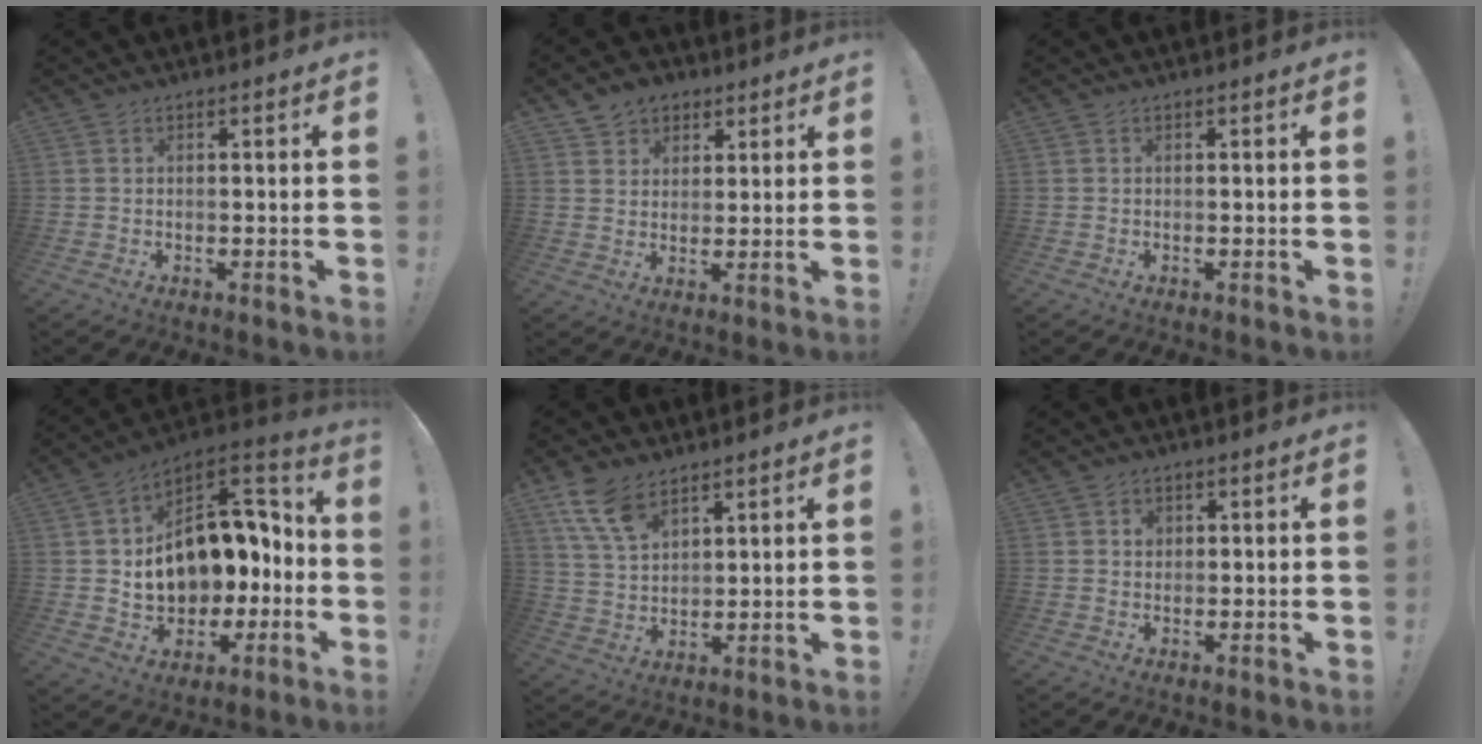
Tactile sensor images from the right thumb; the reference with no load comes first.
{"total": 6.2, "force": [3.3, 5.2, 1.0], "torque": [-0.012, -0.017, 0.064]}
{"total": 0.0}
{"total": 17.4, "force": [1.7, 12.8, 11.6], "torque": [-0.145, -0.013, 0.057]}
{"total": 11.0, "force": [7.1, 6.2, 5.7], "torque": [-0.109, -0.028, 0.139]}
{"total": 1.7, "force": [0.5, 1.5, 0.6], "torque": [0.007, -0.005, 0.005]}